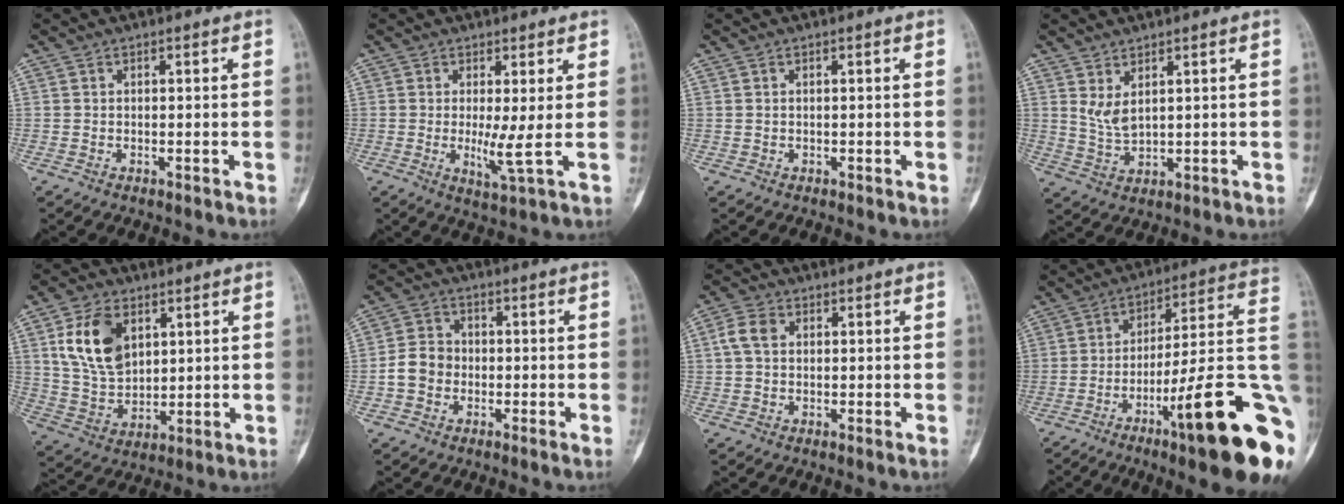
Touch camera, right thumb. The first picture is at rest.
{"total": 4.3, "force": [0.2, 0.1, 4.3], "torque": [-0.089, -0.018, 0.005]}
{"total": 0.0}
{"total": 4.1, "force": [1.8, 1.8, 3.2], "torque": [-0.062, -0.017, 0.046]}
{"total": 13.0, "force": [4.8, 8.4, 8.6], "torque": [-0.141, -0.017, 0.101]}
{"total": 5.6, "force": [-1.4, 4.7, 2.7], "torque": [-0.039, 0.022, -0.036]}
{"total": 4.2, "force": [0.7, 3.1, 2.8], "torque": [-0.060, 0.013, 0.008]}
{"total": 25.4, "force": [-8.5, 3.9, 23.6], "torque": [-0.275, 0.036, -0.121]}